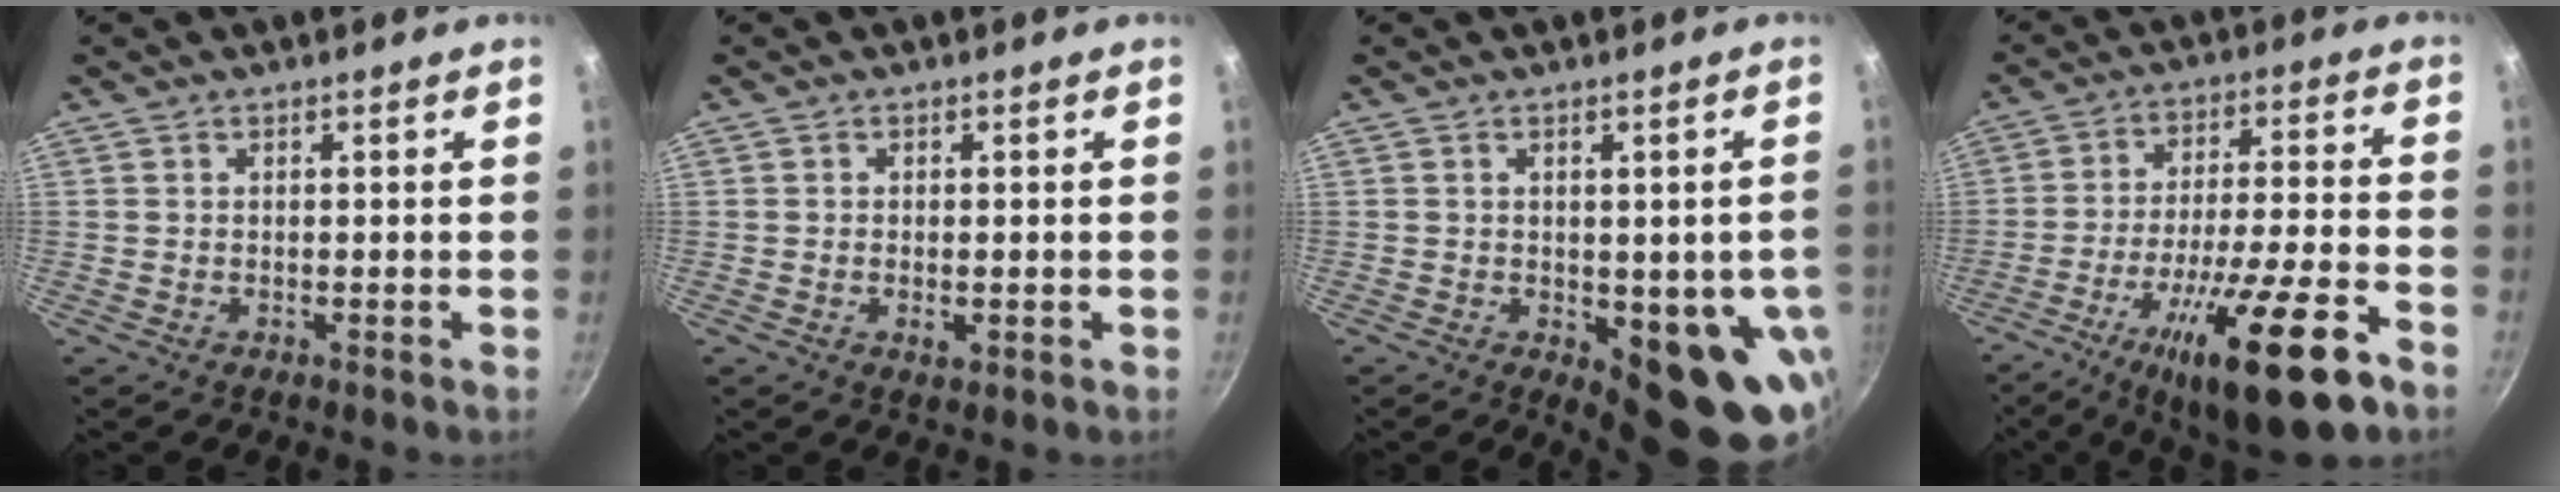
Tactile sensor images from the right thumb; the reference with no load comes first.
{"total": 2.0, "force": [-0.5, 0.9, 1.7], "torque": [-0.028, -0.004, -0.007]}
{"total": 12.5, "force": [-2.5, 5.1, 11.1], "torque": [-0.095, -0.015, -0.024]}
{"total": 21.3, "force": [-11.1, 4.9, 17.6], "torque": [-0.278, 0.034, -0.174]}